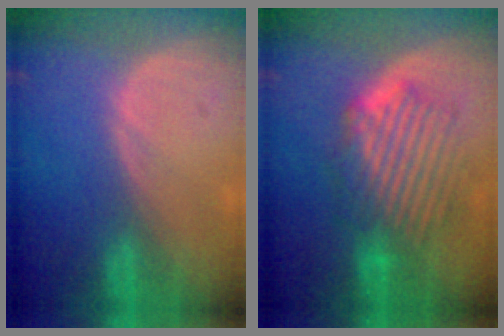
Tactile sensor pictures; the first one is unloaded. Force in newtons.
{"total": 9.0, "press": 8.4, "slide": 3.3}